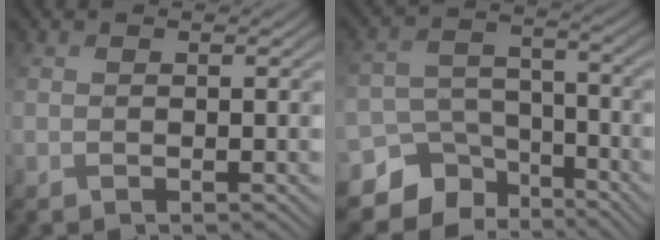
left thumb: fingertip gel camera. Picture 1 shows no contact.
{"total": 10.1, "force": [-8.0, 6.1, 1.0], "torque": [-0.059, -0.001, -0.097]}